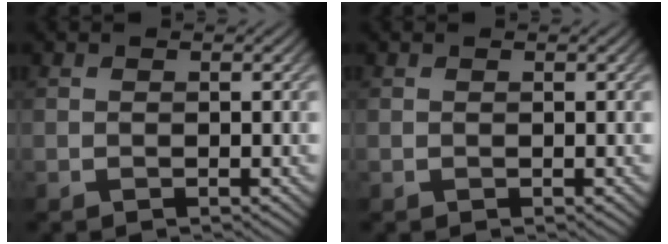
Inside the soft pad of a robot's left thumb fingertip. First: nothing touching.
{"total": 0.0}